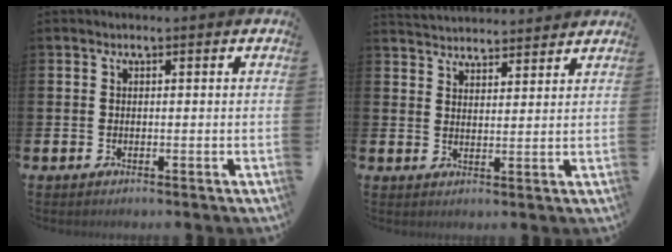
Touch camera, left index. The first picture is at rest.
{"total": 3.8, "force": [3.8, 0.5, -0.3], "torque": [-0.004, -0.024, 0.069]}